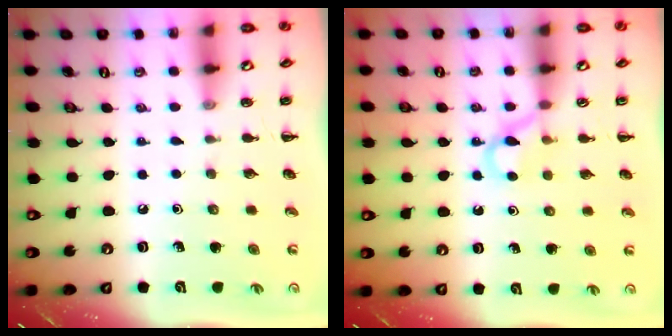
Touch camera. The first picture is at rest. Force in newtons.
{"total": 4.4, "press": 4.2, "slide": 1.3}